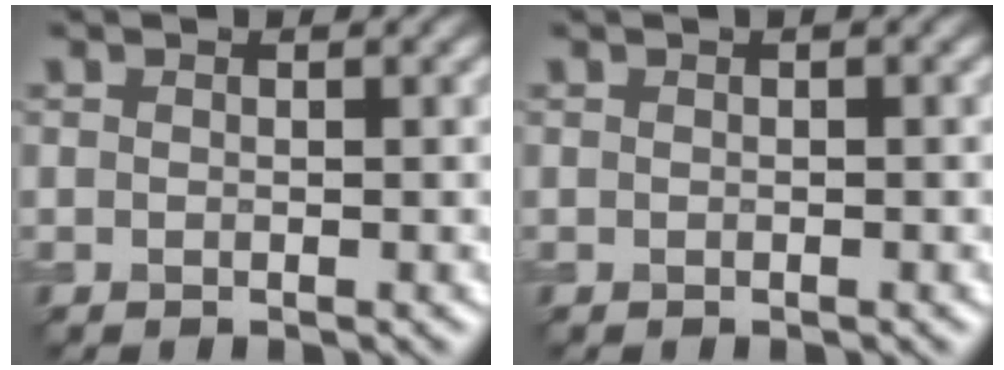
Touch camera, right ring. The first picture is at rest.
{"total": 0.5, "force": [0.2, 0.1, 0.5], "torque": [-0.006, 0.005, 0.004]}